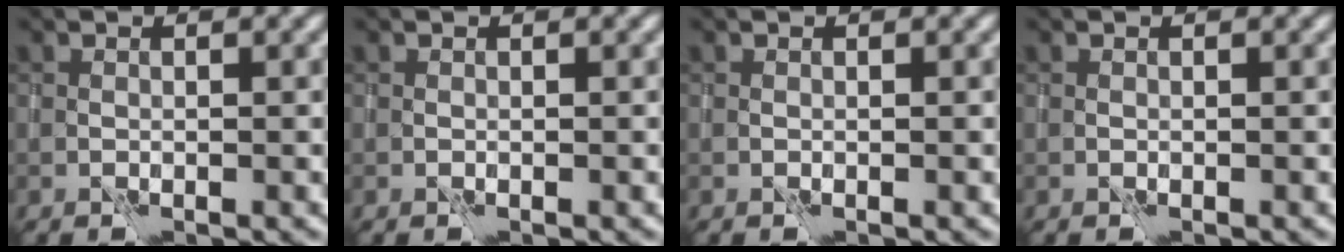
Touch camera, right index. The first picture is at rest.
{"total": 0.0}
{"total": 0.0}
{"total": 0.0}